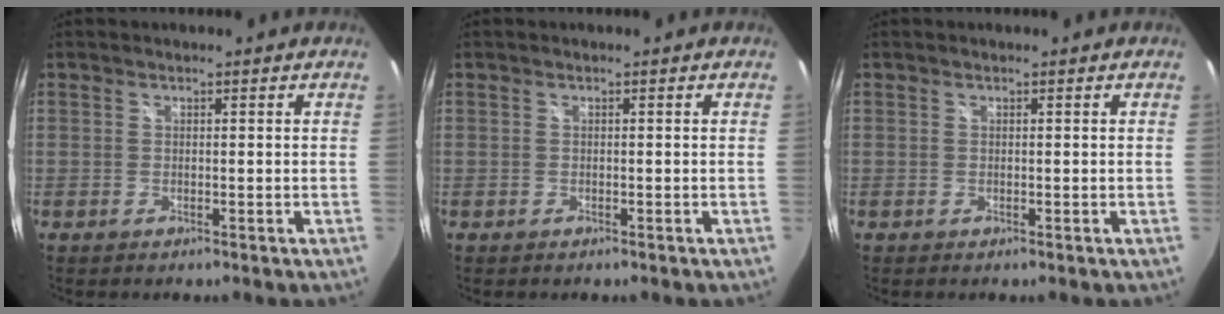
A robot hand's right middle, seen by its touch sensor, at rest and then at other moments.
{"total": 0.0}
{"total": 0.0}